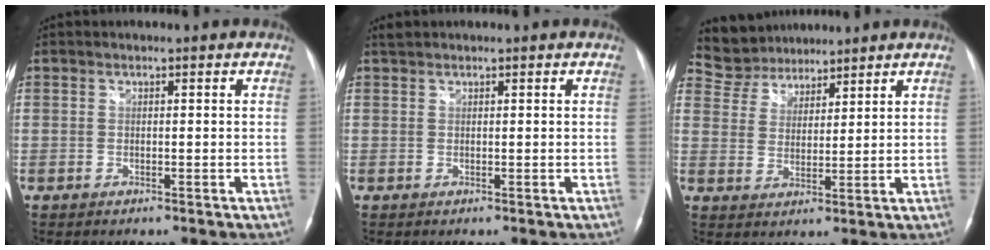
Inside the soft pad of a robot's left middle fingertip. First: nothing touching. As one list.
[{"total": 0.8, "force": [0.8, 0.1, 0.0], "torque": [-0.011, 0.010, 0.019]}, {"total": 6.9, "force": [6.4, 2.6, -0.2], "torque": [-0.009, 0.017, 0.126]}]